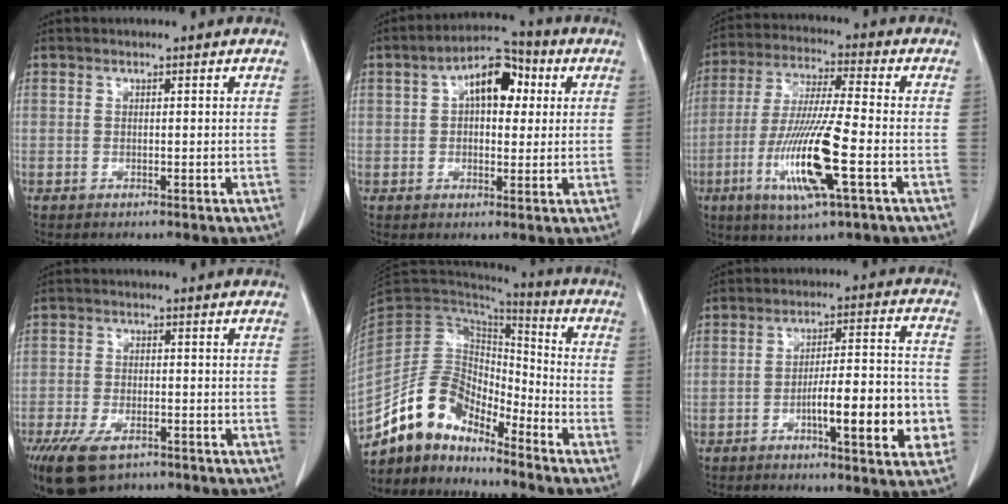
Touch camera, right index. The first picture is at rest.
{"total": 9.2, "force": [2.5, 4.6, 7.6], "torque": [-0.119, 0.035, 0.033]}
{"total": 14.7, "force": [-4.7, 0.7, 13.9], "torque": [-0.281, -0.022, -0.090]}
{"total": 11.1, "force": [-7.1, 5.4, 6.7], "torque": [-0.141, -0.017, -0.119]}
{"total": 11.7, "force": [-9.7, 4.9, 4.3], "torque": [-0.088, 0.047, -0.188]}
{"total": 13.4, "force": [-4.2, 2.3, 12.5], "torque": [-0.183, 0.012, -0.062]}